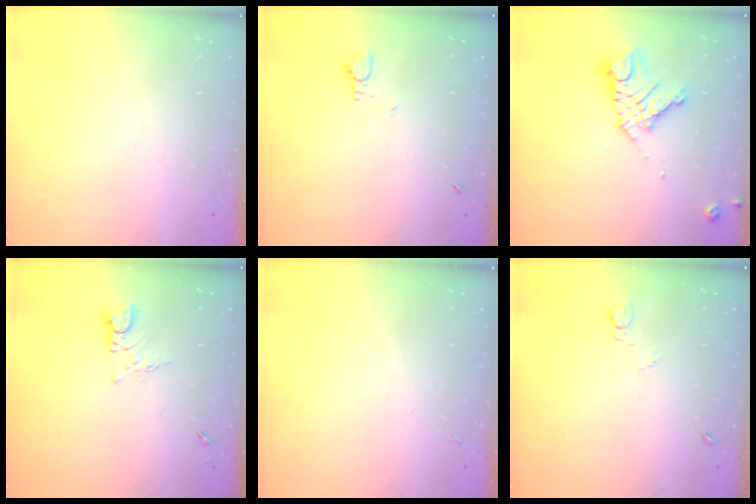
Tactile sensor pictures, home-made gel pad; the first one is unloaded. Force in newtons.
{"total": 2.0, "press": 2.0, "slide": 0.3}
{"total": 12.5, "press": 12.5, "slide": 1.0}
{"total": 4.0, "press": 3.9, "slide": 0.4}
{"total": 1.3, "press": 1.3, "slide": 0.3}
{"total": 3.6, "press": 3.6, "slide": 0.5}